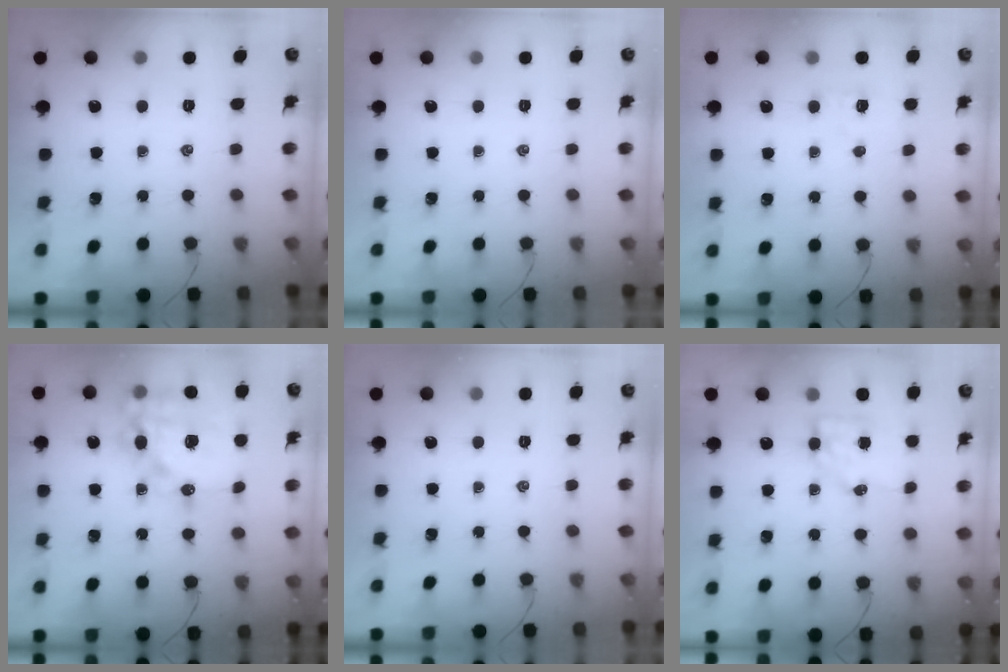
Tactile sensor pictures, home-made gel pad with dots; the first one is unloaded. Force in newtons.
{"total": 0.0}
{"total": 2.9, "press": 2.8, "slide": 1.0}
{"total": 18.4, "press": 18.0, "slide": 3.9}
{"total": 0.0}
{"total": 6.0, "press": 6.0, "slide": 0.7}